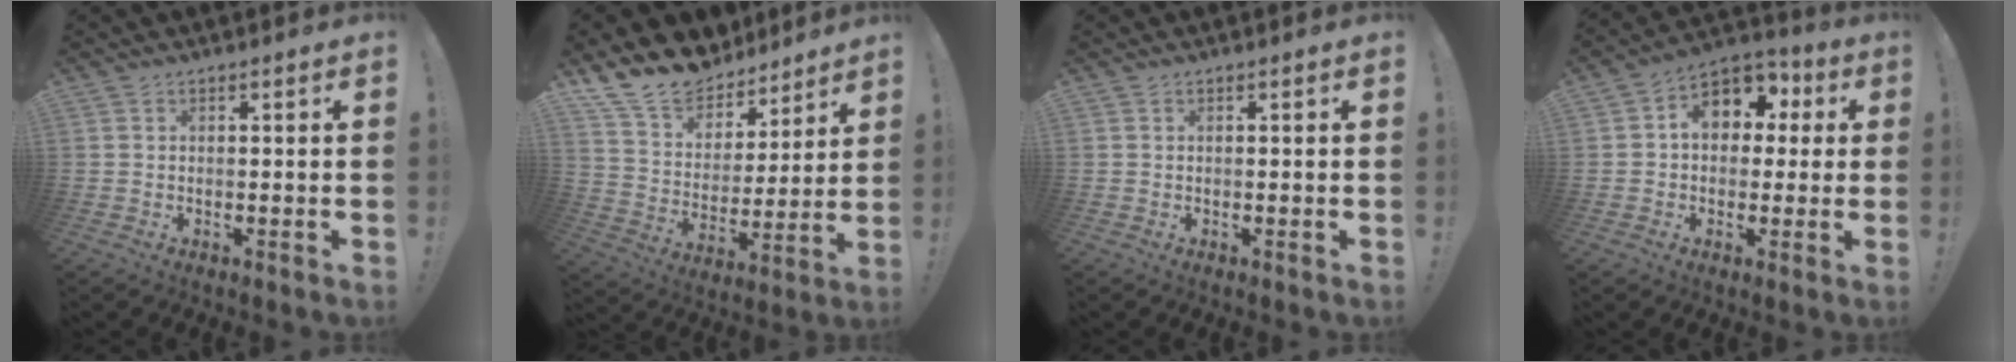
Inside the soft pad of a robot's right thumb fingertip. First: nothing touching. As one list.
[{"total": 15.3, "force": [12.8, 7.7, 3.5], "torque": [-0.075, -0.102, 0.240]}, {"total": 0.0}, {"total": 10.9, "force": [2.7, 8.3, 6.6], "torque": [-0.093, -0.004, 0.056]}]